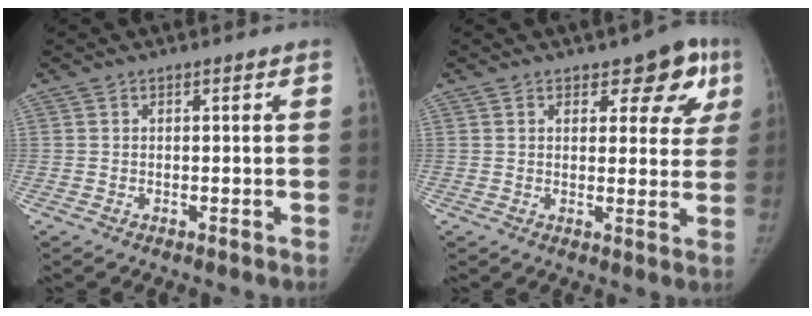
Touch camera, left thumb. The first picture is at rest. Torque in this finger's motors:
{"motor_torque": [-0.05, 0.19, -0.02, 0.54, -0.05]}